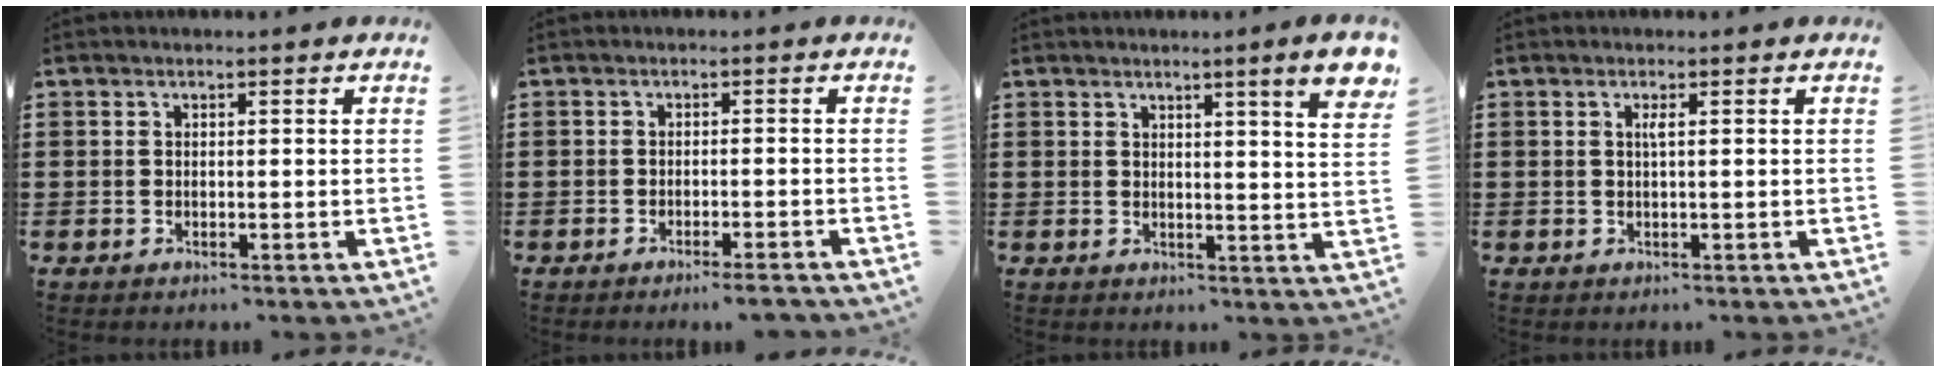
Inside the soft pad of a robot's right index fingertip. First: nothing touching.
{"total": 2.2, "force": [-1.9, -0.2, 1.0], "torque": [-0.017, 0.000, -0.037]}
{"total": 5.0, "force": [3.1, -0.4, 3.9], "torque": [-0.066, -0.017, 0.048]}
{"total": 1.0, "force": [0.2, -0.1, 1.0], "torque": [-0.018, -0.003, 0.002]}